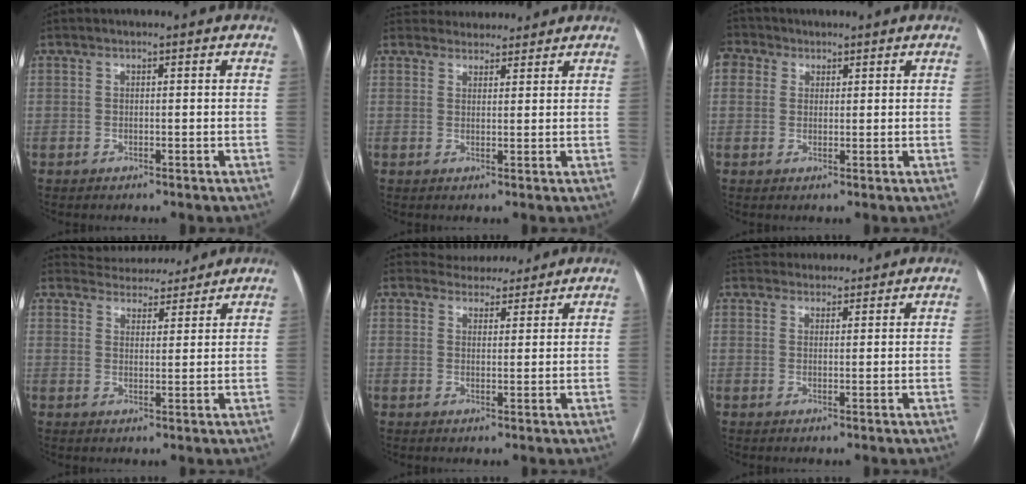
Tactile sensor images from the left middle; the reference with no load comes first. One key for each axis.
{"total": 5.9, "fx": 5.6, "fy": 1.9, "fz": 0.2, "tx": 0.005, "ty": 0.022, "tz": 0.074}
{"total": 4.4, "fx": 2.2, "fy": 3.5, "fz": 1.4, "tx": -0.040, "ty": 0.024, "tz": 0.043}
{"total": 8.5, "fx": 8.2, "fy": 2.2, "fz": 1.1, "tx": -0.011, "ty": 0.013, "tz": 0.112}
{"total": 5.4, "fx": 5.2, "fy": 1.7, "fz": 0.2, "tx": 0.000, "ty": 0.010, "tz": 0.070}
{"total": 7.3, "fx": 6.8, "fy": 2.4, "fz": 1.0, "tx": -0.006, "ty": 0.031, "tz": 0.098}